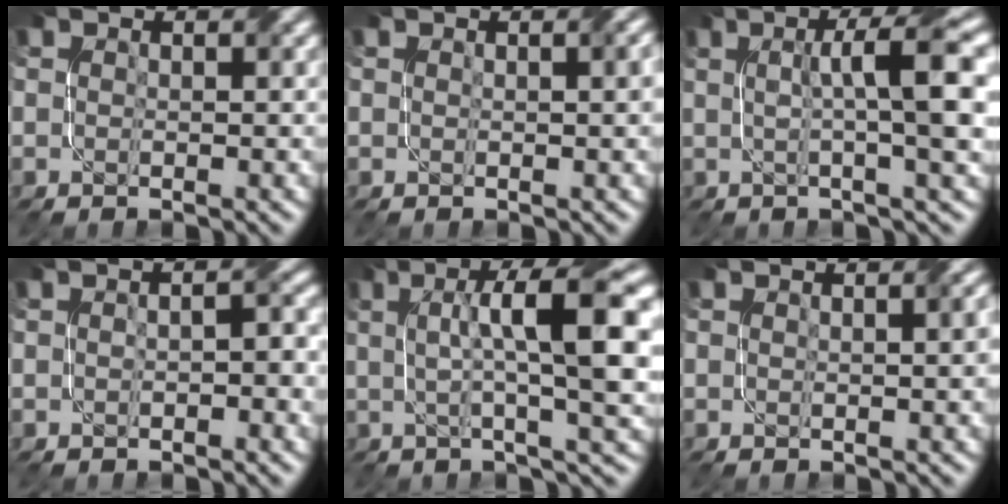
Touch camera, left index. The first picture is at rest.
{"total": 2.0, "force": [0.5, 0.6, 1.8], "torque": [-0.016, 0.006, 0.006]}
{"total": 7.4, "force": [1.1, 1.4, 7.2], "torque": [-0.089, 0.016, 0.015]}
{"total": 2.4, "force": [-0.2, 0.8, 2.3], "torque": [-0.034, 0.003, -0.005]}
{"total": 9.8, "force": [2.0, 1.8, 9.4], "torque": [-0.131, 0.015, 0.031]}
{"total": 2.4, "force": [0.5, 0.8, 2.2], "torque": [-0.016, 0.007, 0.005]}